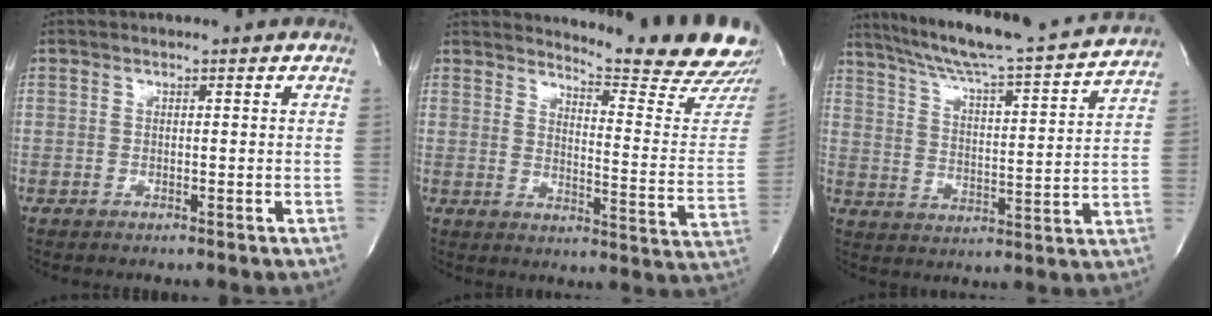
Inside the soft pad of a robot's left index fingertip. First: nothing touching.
{"total": 16.8, "force": [16.2, -0.4, 4.5], "torque": [-0.068, -0.133, 0.184]}
{"total": 21.5, "force": [19.5, 0.3, 9.1], "torque": [-0.150, -0.019, 0.277]}